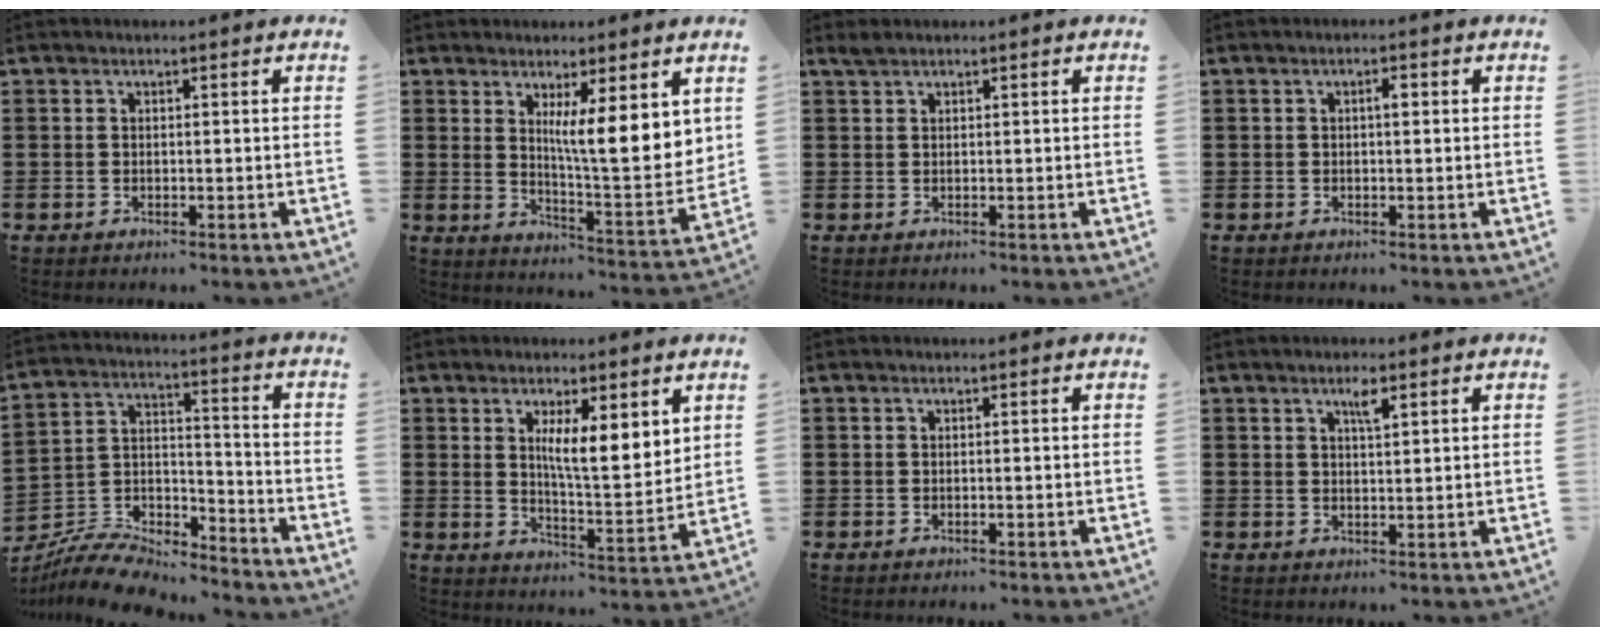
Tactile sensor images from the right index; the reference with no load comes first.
{"total": 8.6, "force": [4.0, 1.2, 7.5], "torque": [-0.122, -0.034, 0.062]}
{"total": 0.9, "force": [0.7, 0.3, 0.4], "torque": [-0.010, 0.002, 0.014]}
{"total": 1.4, "force": [0.2, 0.5, 1.3], "torque": [-0.026, 0.004, 0.001]}
{"total": 8.3, "force": [-8.1, 1.6, 1.3], "torque": [-0.034, 0.009, -0.164]}
{"total": 6.7, "force": [3.4, 1.2, 5.7], "torque": [-0.104, -0.018, 0.052]}
{"total": 0.0}
{"total": 2.6, "force": [1.5, 0.6, 2.1], "torque": [-0.029, -0.002, 0.021]}